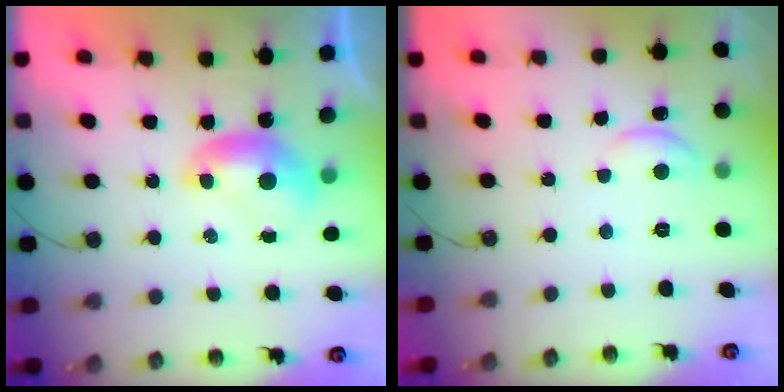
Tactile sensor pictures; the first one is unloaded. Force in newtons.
{"total": 0.5, "press": 0.4, "slide": 0.3}